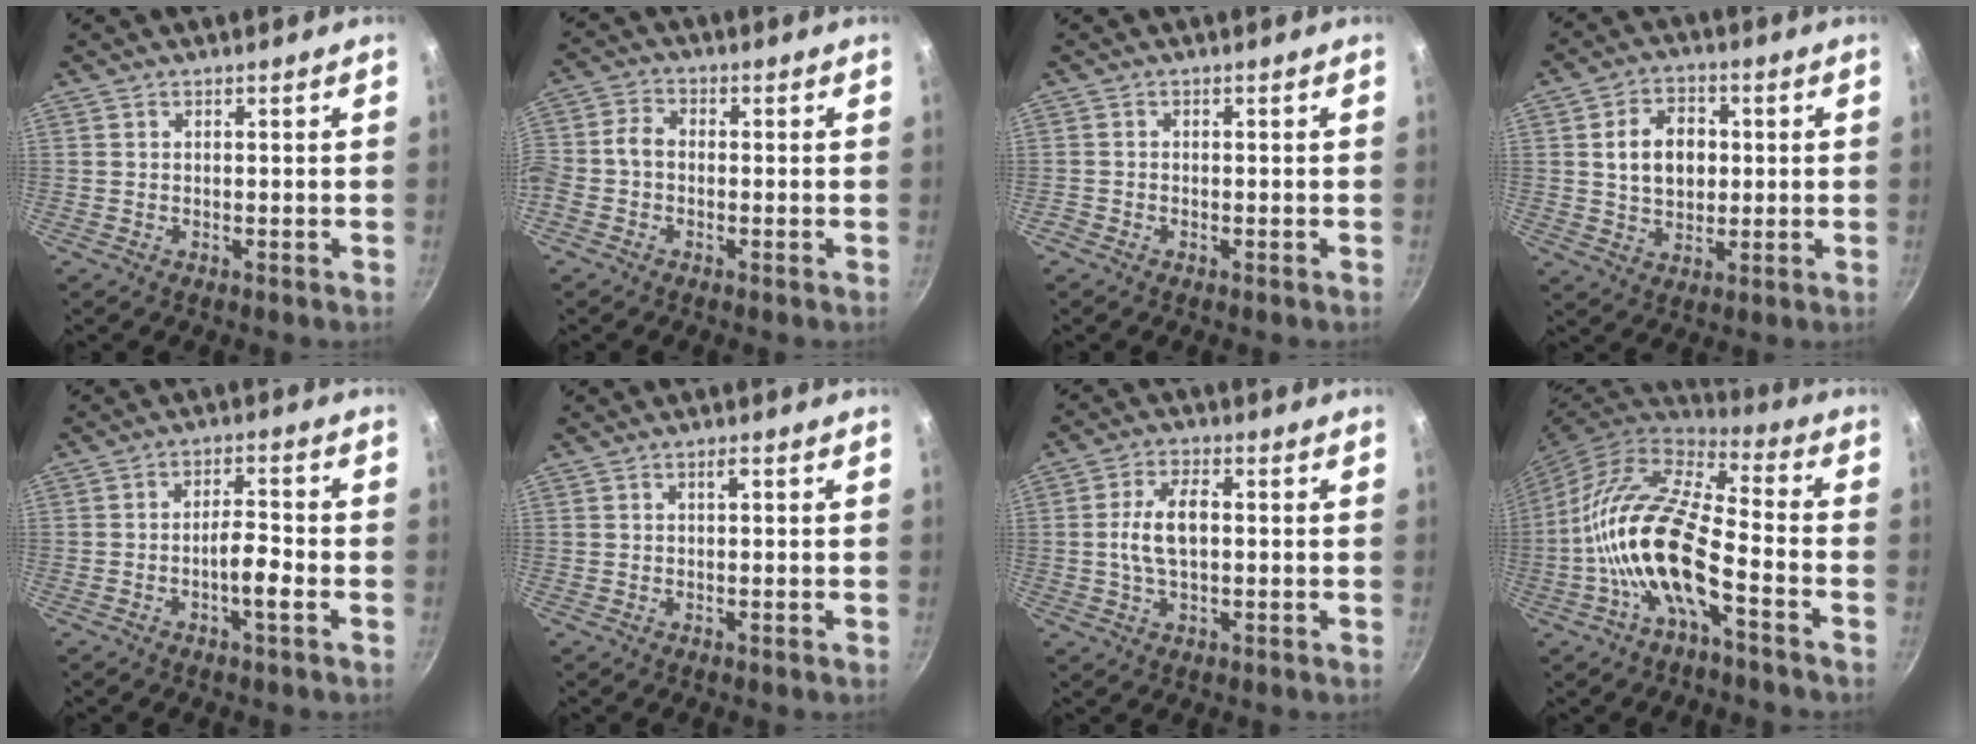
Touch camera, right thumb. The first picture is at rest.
{"total": 4.9, "force": [-1.5, 3.6, 3.1], "torque": [-0.070, 0.025, -0.044]}
{"total": 0.7, "force": [-0.5, 0.4, 0.2], "torque": [-0.014, 0.005, -0.013]}
{"total": 9.9, "force": [1.2, 7.3, 6.6], "torque": [-0.083, 0.007, 0.019]}
{"total": 5.1, "force": [-2.0, 1.2, 4.5], "torque": [-0.076, 0.024, -0.036]}
{"total": 1.4, "force": [0.3, 0.3, 1.3], "torque": [-0.028, 0.004, 0.005]}
{"total": 7.7, "force": [0.2, 4.0, 6.6], "torque": [-0.123, 0.017, -0.001]}
{"total": 18.6, "force": [-5.9, 7.0, 16.1], "torque": [-0.306, 0.045, -0.131]}